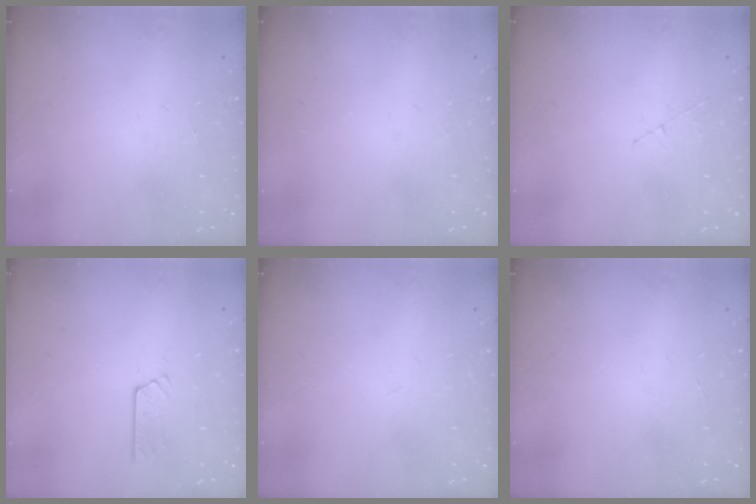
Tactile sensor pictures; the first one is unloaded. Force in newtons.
{"total": 0.0}
{"total": 3.3, "press": 3.3, "slide": 0.4}
{"total": 2.6, "press": 2.6, "slide": 0.2}
{"total": 2.5, "press": 2.5, "slide": 0.3}
{"total": 0.0}